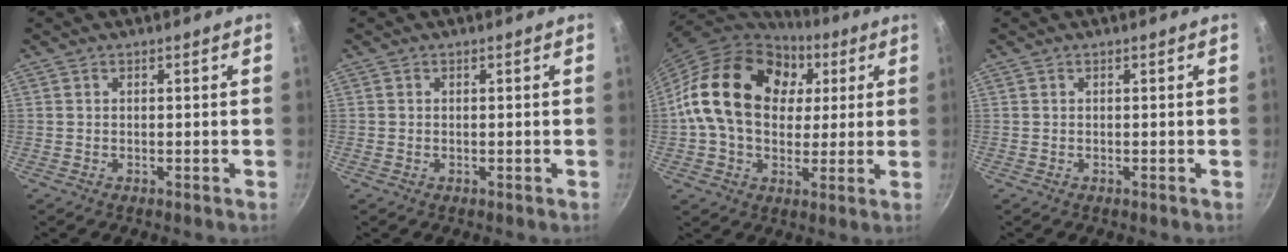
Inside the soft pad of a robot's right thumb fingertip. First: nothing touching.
{"total": 0.0}
{"total": 23.0, "force": [4.7, 16.6, 15.2], "torque": [-0.252, 0.018, 0.070]}
{"total": 0.0}